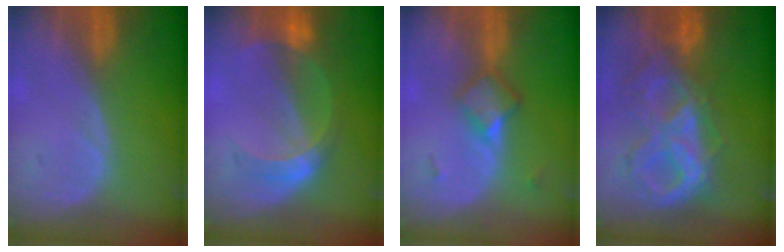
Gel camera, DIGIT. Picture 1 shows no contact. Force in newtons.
{"total": 6.4, "press": 5.7, "slide": 2.9}
{"total": 4.8, "press": 4.2, "slide": 2.2}
{"total": 10.5, "press": 8.8, "slide": 5.7}